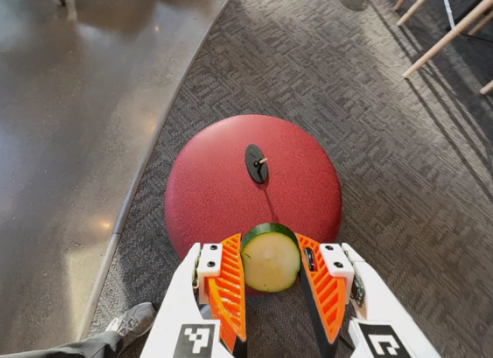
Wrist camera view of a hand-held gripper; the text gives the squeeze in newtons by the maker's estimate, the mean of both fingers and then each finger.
{"total": 11.2, "left": 11.2, "right": 11.2}